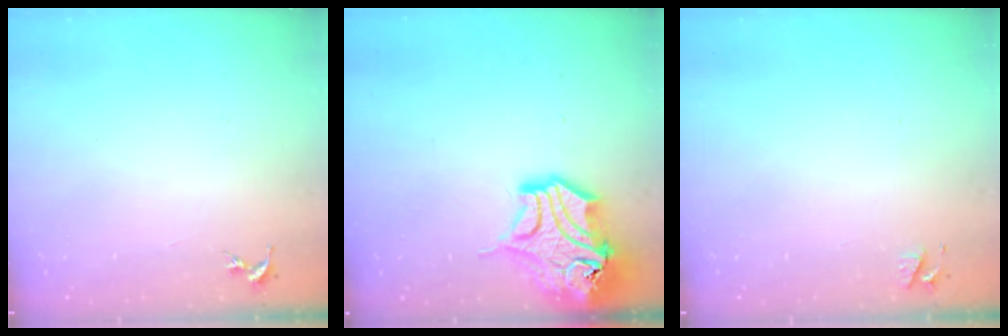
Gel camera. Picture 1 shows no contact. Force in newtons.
{"total": 16.7, "press": 16.5, "slide": 2.5}
{"total": 3.6, "press": 3.5, "slide": 0.6}